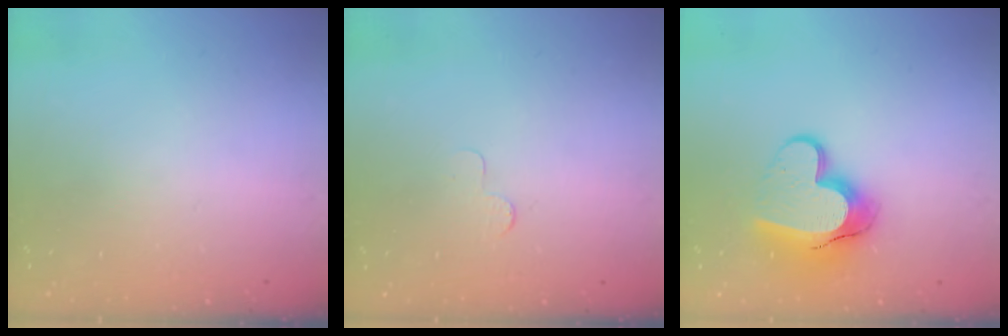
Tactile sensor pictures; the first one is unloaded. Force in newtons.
{"total": 2.5, "press": 2.5, "slide": 0.2}
{"total": 14.1, "press": 14.1, "slide": 1.1}